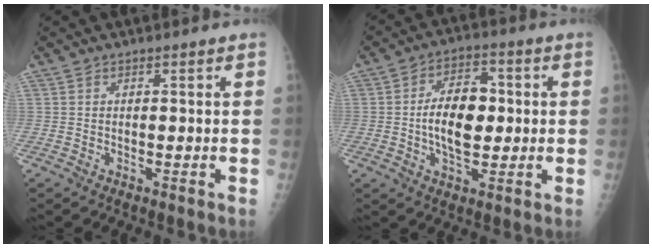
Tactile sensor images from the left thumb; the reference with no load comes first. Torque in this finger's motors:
{"motor_torque": [1.13, 1.13, 0.02, 0.01, 0.06]}